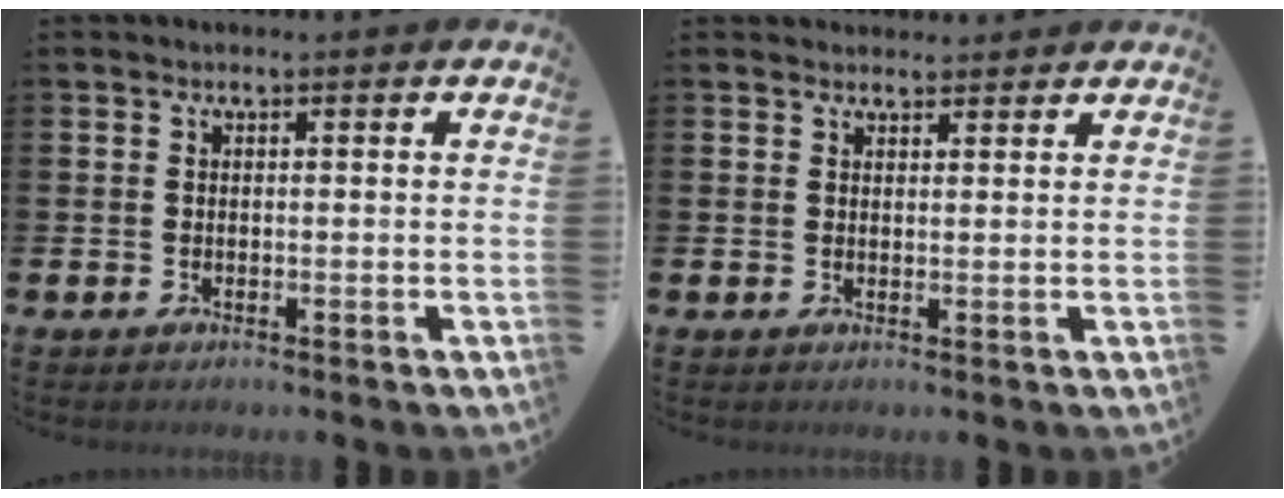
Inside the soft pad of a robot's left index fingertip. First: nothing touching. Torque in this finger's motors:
{"motor_torque": [0.94, -1.20, 0.18, 0.07]}